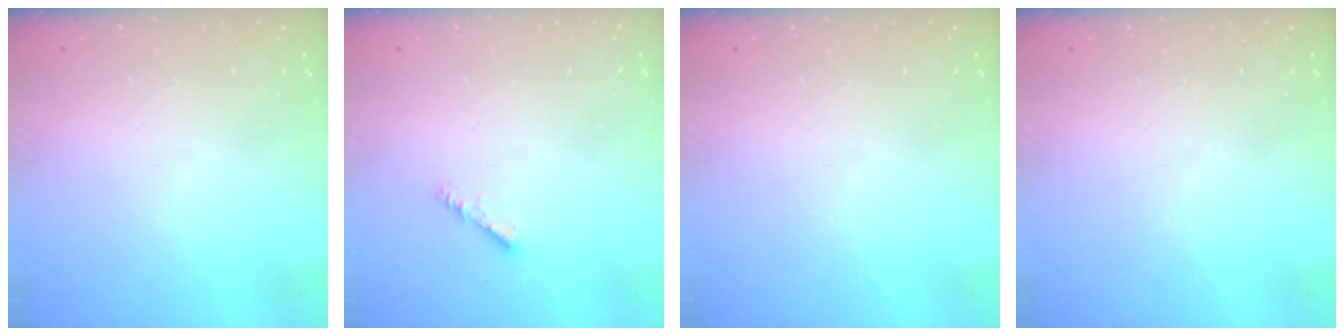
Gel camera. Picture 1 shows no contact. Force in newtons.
{"total": 2.3, "press": 2.3, "slide": 0.4}
{"total": 0.0}
{"total": 0.0}